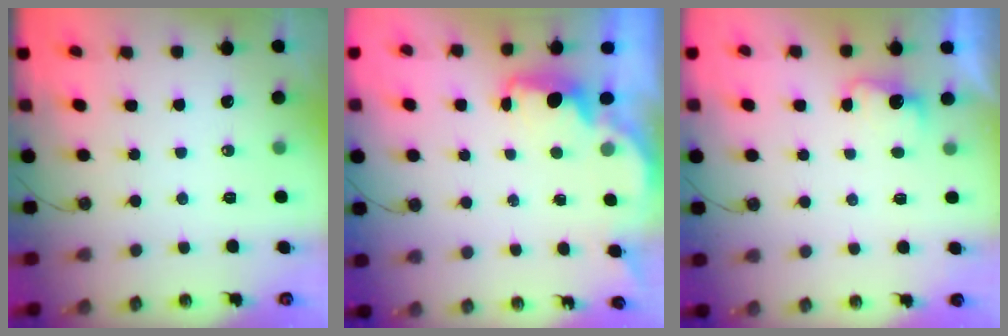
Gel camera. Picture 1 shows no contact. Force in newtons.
{"total": 2.0, "press": 1.8, "slide": 0.8}
{"total": 3.0, "press": 2.8, "slide": 1.0}